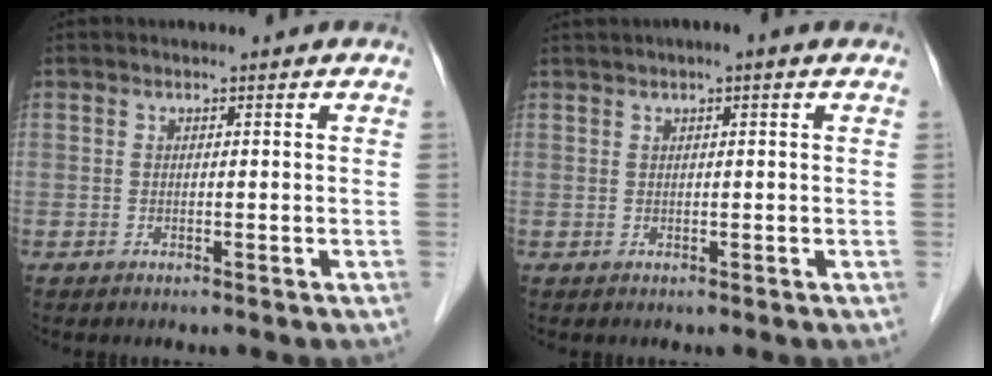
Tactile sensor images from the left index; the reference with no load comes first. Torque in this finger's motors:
{"motor_torque": [0.69, -0.95, 0.05, 0.11]}